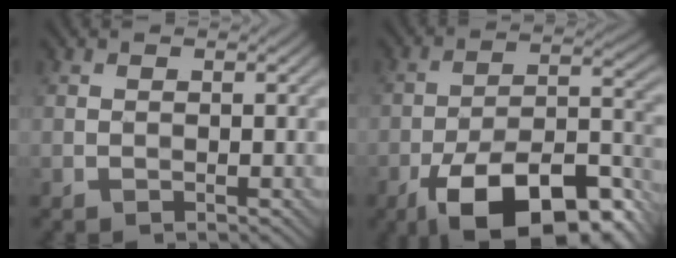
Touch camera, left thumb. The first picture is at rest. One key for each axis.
{"total": 17.2, "fx": -10.8, "fy": 6.2, "fz": 11.8, "tx": -0.196, "ty": -0.013, "tz": -0.184}